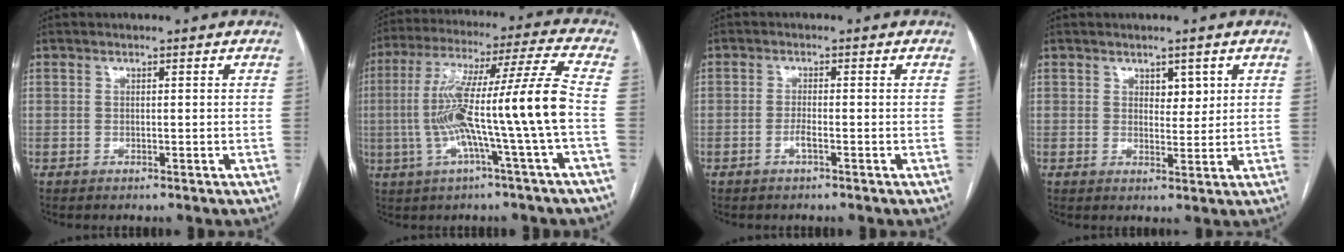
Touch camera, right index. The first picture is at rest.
{"total": 16.2, "force": [-2.7, -1.4, 15.9], "torque": [-0.287, 0.024, -0.053]}
{"total": 1.6, "force": [-0.8, 0.0, 1.3], "torque": [-0.024, 0.001, -0.017]}
{"total": 2.8, "force": [1.4, 1.6, 1.9], "torque": [-0.023, -0.002, 0.021]}